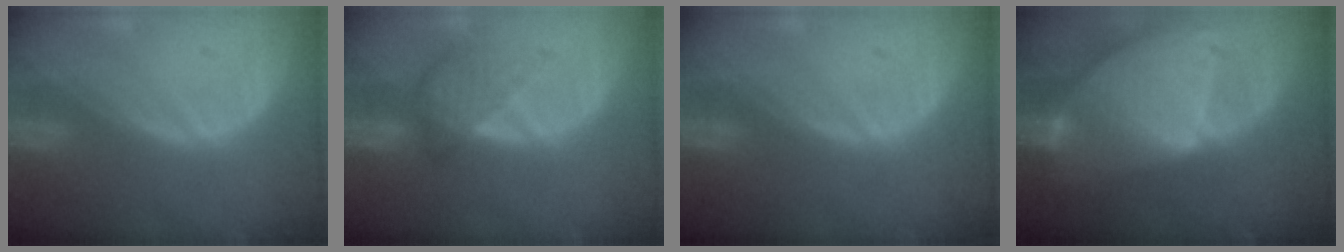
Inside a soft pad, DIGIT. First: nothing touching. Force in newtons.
{"total": 4.3, "press": 4.0, "slide": 1.6}
{"total": 0.0}
{"total": 9.6, "press": 8.3, "slide": 4.8}